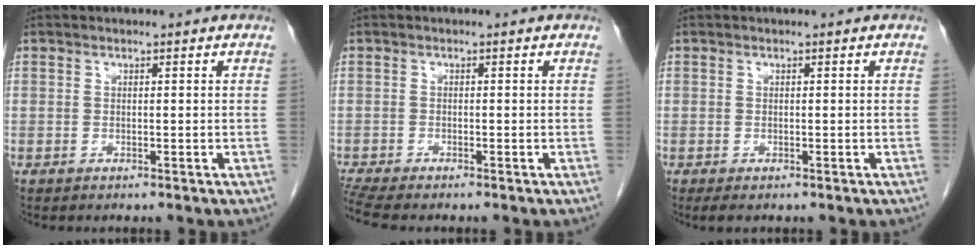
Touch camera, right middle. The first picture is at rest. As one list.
[{"total": 3.2, "force": [-3.0, -0.3, 1.2], "torque": [-0.033, -0.016, -0.057]}, {"total": 1.2, "force": [-0.8, 0.5, 0.8], "torque": [-0.015, -0.004, -0.006]}]